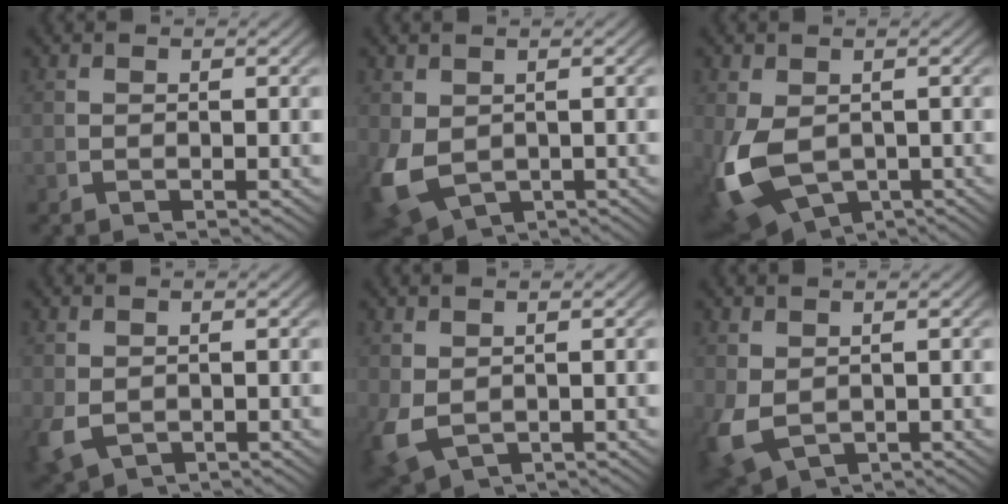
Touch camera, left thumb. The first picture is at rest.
{"total": 6.4, "force": [-2.0, 4.9, 3.6], "torque": [-0.097, -0.044, -0.006]}
{"total": 7.2, "force": [-2.0, 5.1, 4.7], "torque": [-0.122, -0.039, -0.014]}
{"total": 3.3, "force": [-0.9, 2.6, 1.7], "torque": [-0.053, -0.025, 0.003]}
{"total": 3.6, "force": [-0.8, 2.8, 2.2], "torque": [-0.059, -0.027, 0.010]}
{"total": 4.5, "force": [-1.2, 3.4, 2.7], "torque": [-0.072, -0.034, 0.006]}